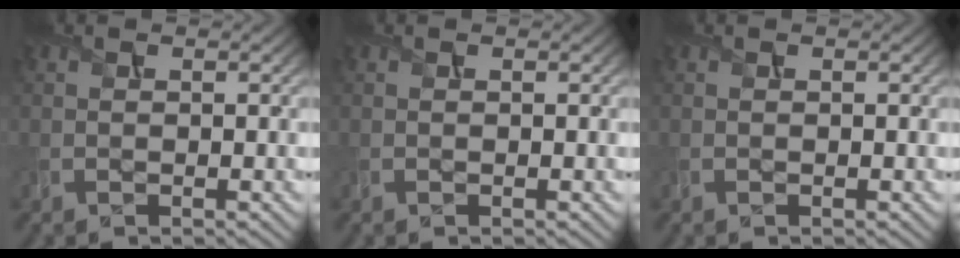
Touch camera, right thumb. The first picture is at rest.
{"total": 0.0}
{"total": 0.0}